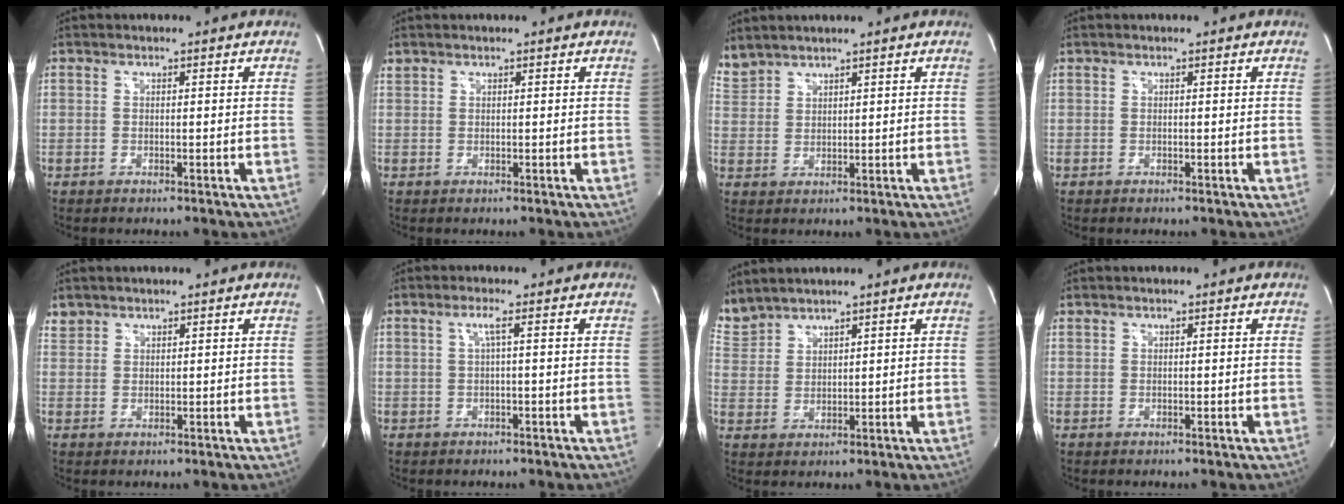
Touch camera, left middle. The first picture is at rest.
{"total": 0.6, "force": [0.5, 0.2, -0.1], "torque": [-0.006, 0.009, 0.013]}
{"total": 4.0, "force": [3.9, 0.7, 0.3], "torque": [-0.022, 0.016, 0.092]}
{"total": 0.0}
{"total": 1.8, "force": [1.5, 0.9, -0.2], "torque": [0.006, 0.009, 0.029]}
{"total": 1.5, "force": [0.3, -0.3, 1.5], "torque": [-0.029, 0.002, 0.005]}
{"total": 6.1, "force": [5.9, 1.4, 0.7], "torque": [-0.039, 0.015, 0.134]}
{"total": 0.0}